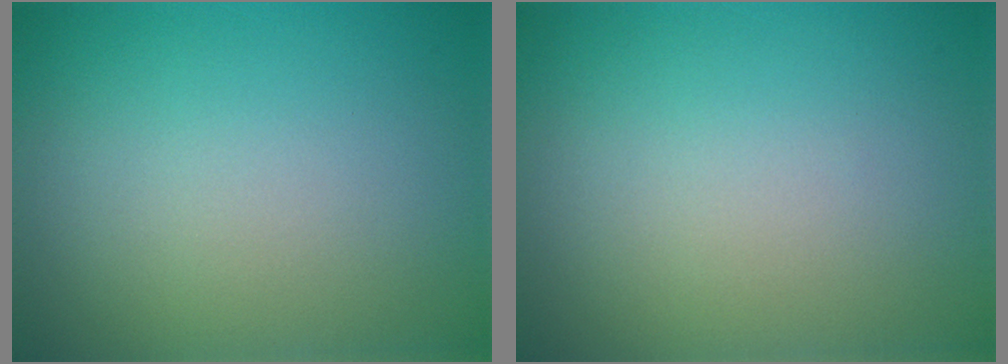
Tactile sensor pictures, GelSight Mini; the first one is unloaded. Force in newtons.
{"total": 0.0}